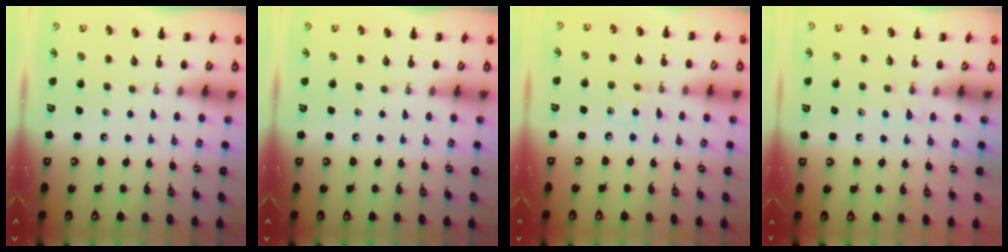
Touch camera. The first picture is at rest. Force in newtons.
{"total": 0.0}
{"total": 3.3, "press": 3.1, "slide": 1.1}
{"total": 3.0, "press": 2.7, "slide": 1.2}